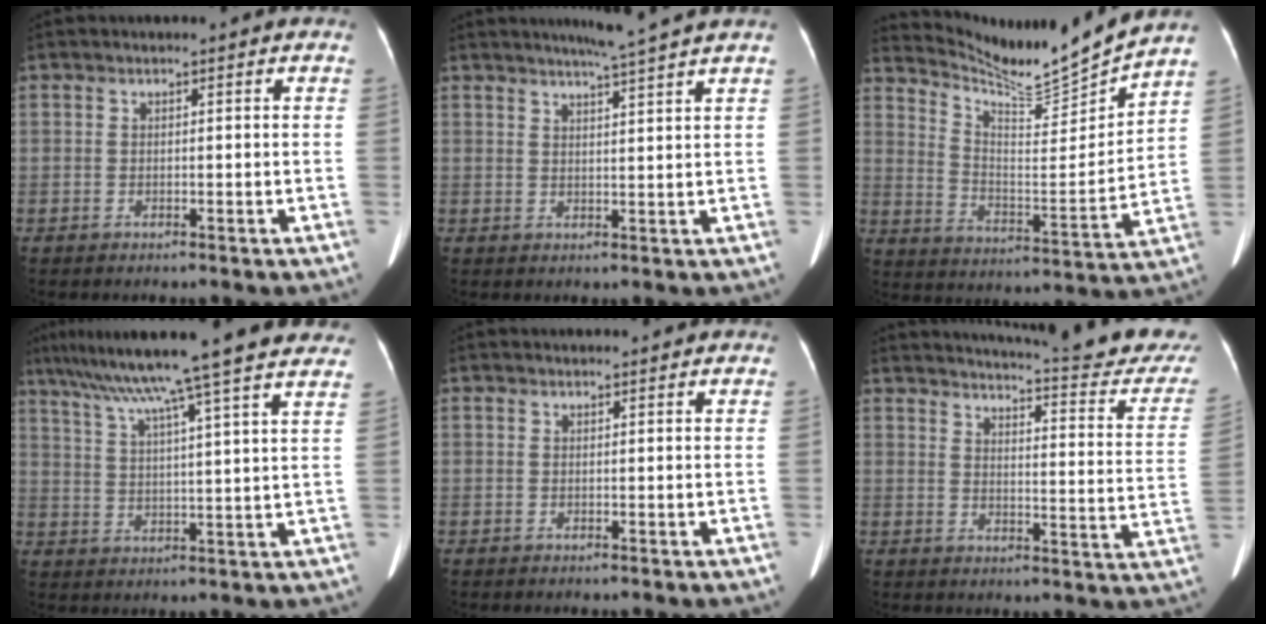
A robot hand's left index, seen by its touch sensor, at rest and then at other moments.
{"total": 6.4, "force": [5.6, -1.5, 2.9], "torque": [-0.046, -0.002, 0.076]}
{"total": 14.2, "force": [13.8, -1.6, 3.0], "torque": [-0.068, -0.041, 0.226]}
{"total": 24.9, "force": [20.8, -0.8, 13.6], "torque": [-0.236, 0.005, 0.285]}
{"total": 4.0, "force": [3.9, 0.6, 0.9], "torque": [-0.011, 0.026, 0.044]}
{"total": 23.8, "force": [22.4, 0.7, 8.1], "torque": [-0.115, -0.104, 0.257]}